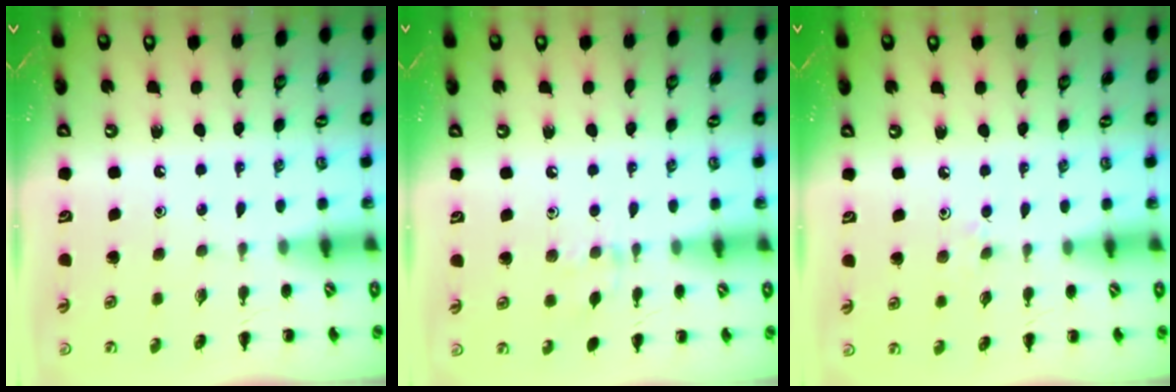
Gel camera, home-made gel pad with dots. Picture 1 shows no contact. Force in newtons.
{"total": 4.4, "press": 4.2, "slide": 1.4}
{"total": 4.2, "press": 3.9, "slide": 1.5}